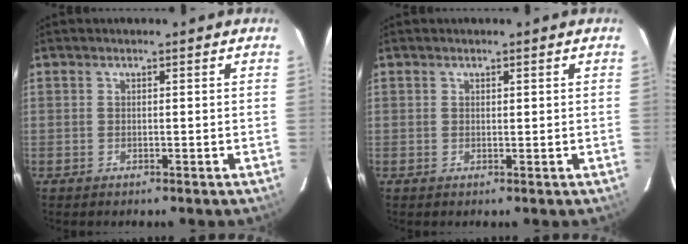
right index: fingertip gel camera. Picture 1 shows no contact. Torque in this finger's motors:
{"motor_torque": [-0.32, 0.39, -0.03, 0.00]}